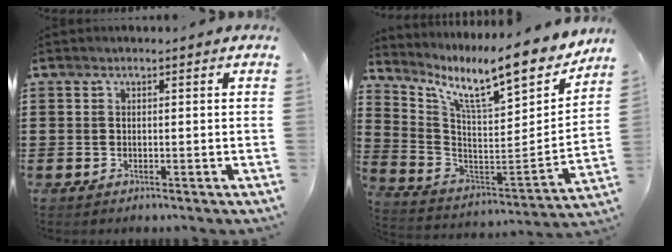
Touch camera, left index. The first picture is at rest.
{"total": 11.4, "force": [8.8, 1.5, 7.2], "torque": [-0.142, -0.072, 0.137]}